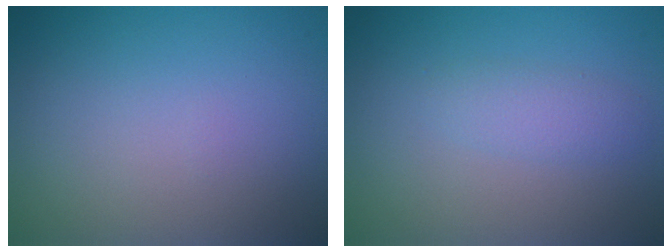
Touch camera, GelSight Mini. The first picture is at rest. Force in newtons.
{"total": 1.5, "press": 1.5, "slide": 0.1}